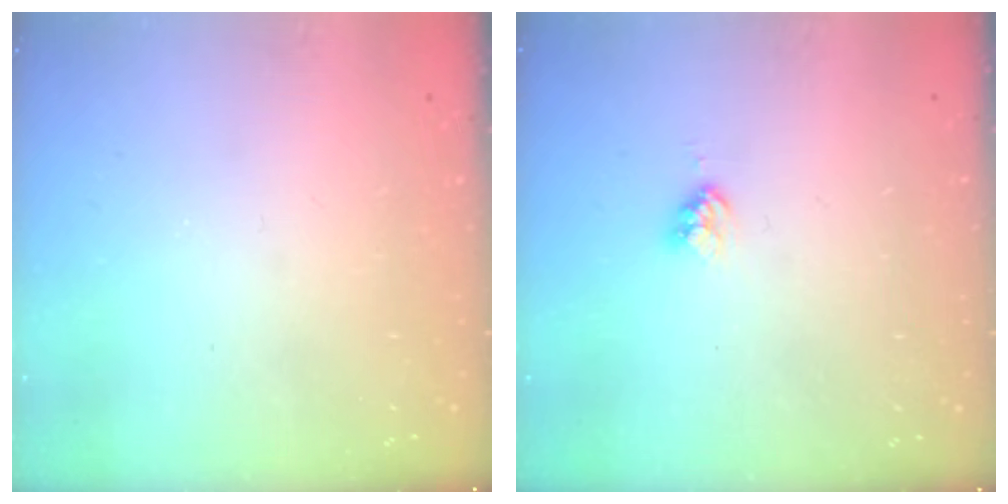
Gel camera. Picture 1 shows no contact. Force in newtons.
{"total": 2.4, "press": 2.3, "slide": 0.4}